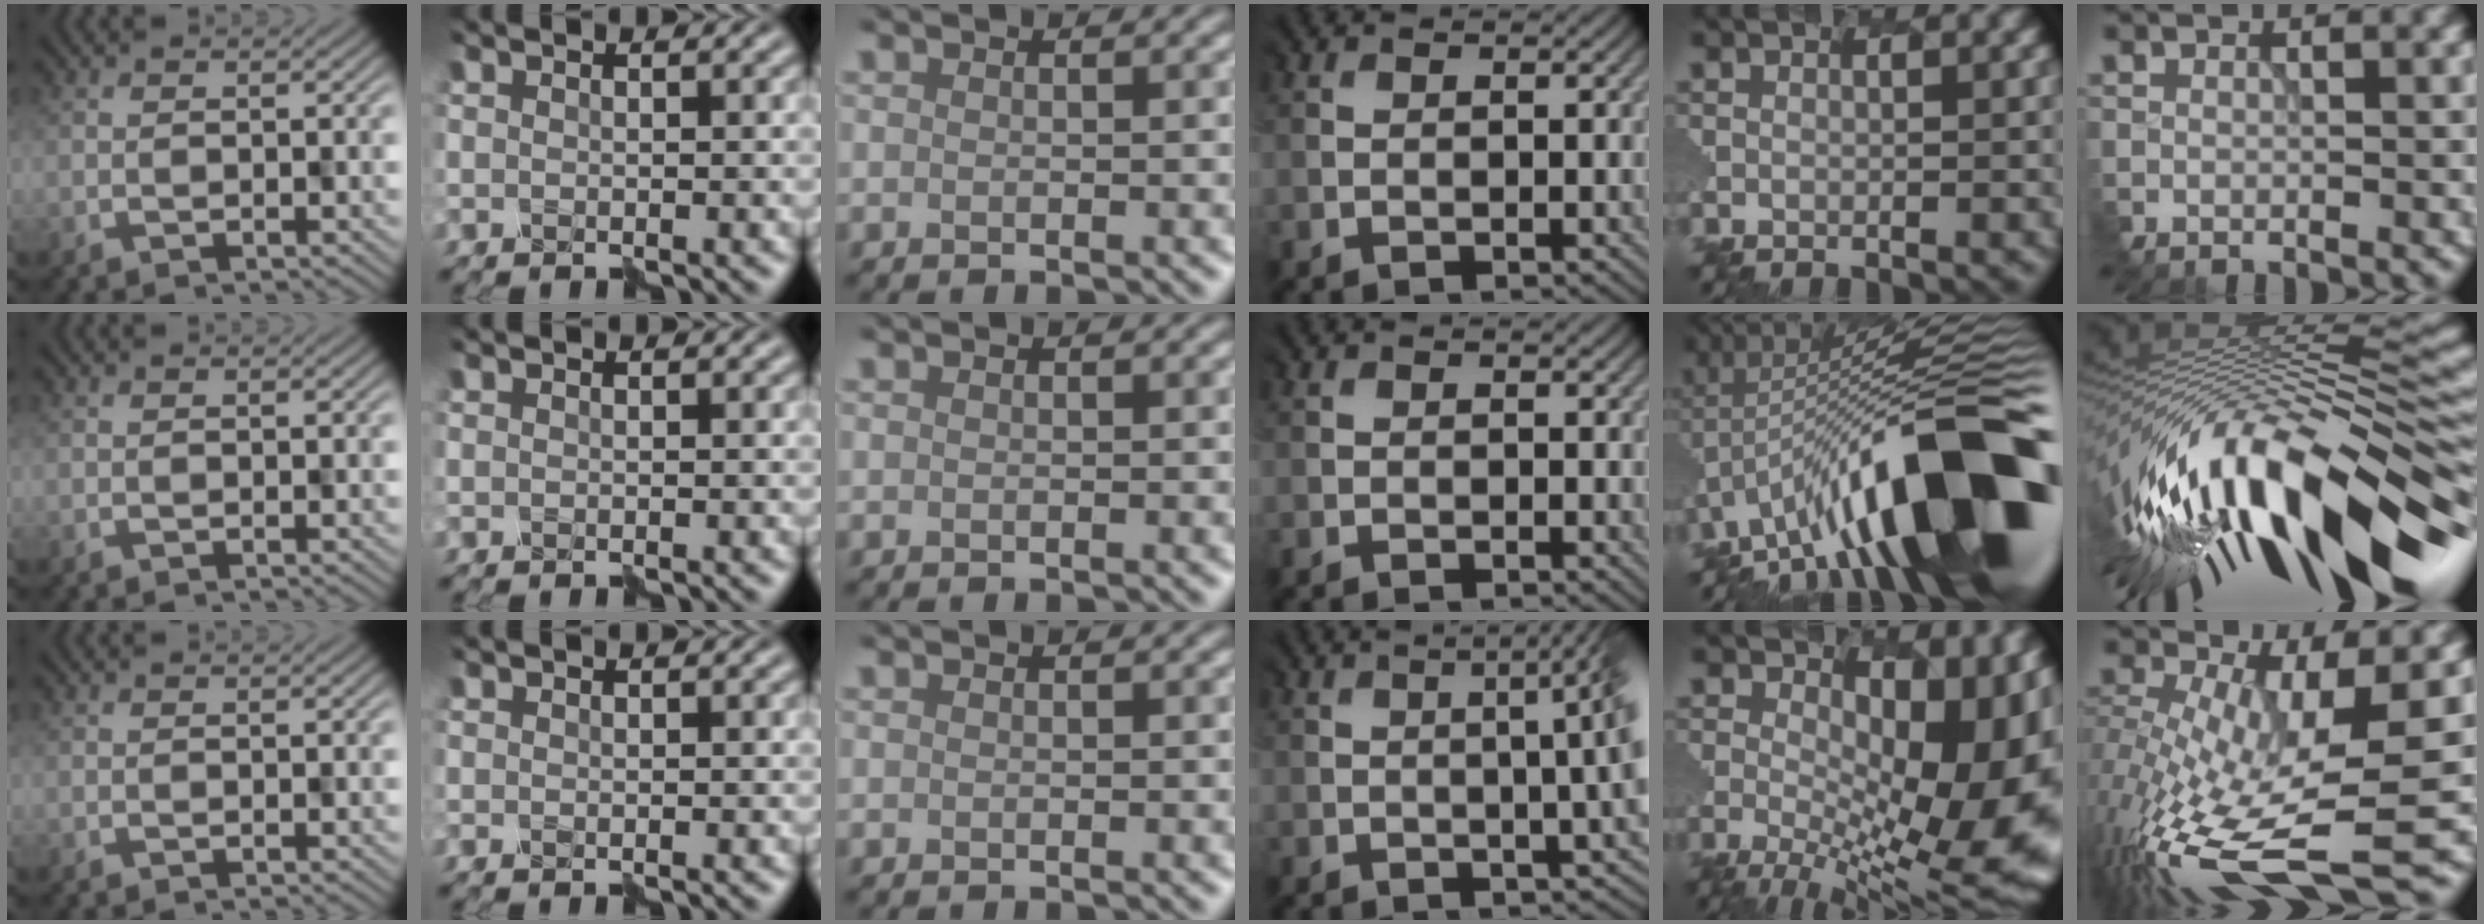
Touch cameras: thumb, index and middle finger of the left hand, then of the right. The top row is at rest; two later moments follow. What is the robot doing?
{"motion": "disassemble", "object": "hinged jar"}